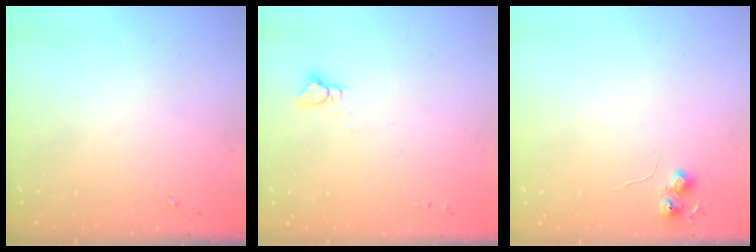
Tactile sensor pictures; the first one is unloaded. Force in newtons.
{"total": 3.3, "press": 3.3, "slide": 0.2}
{"total": 5.6, "press": 5.6, "slide": 0.8}